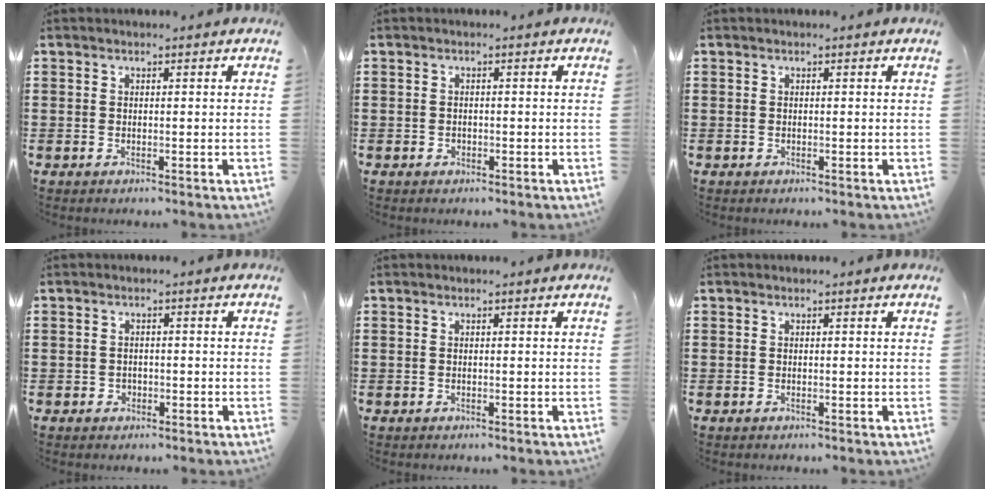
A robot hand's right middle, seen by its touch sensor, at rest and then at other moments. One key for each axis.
{"total": 0.6, "fx": -0.3, "fy": 0.6, "fz": 0.1, "tx": -0.003, "ty": 0.004, "tz": -0.008}
{"total": 0.0}
{"total": 0.9, "fx": -0.4, "fy": 0.8, "fz": 0.2, "tx": -0.006, "ty": 0.003, "tz": -0.010}
{"total": 0.0}
{"total": 0.0}